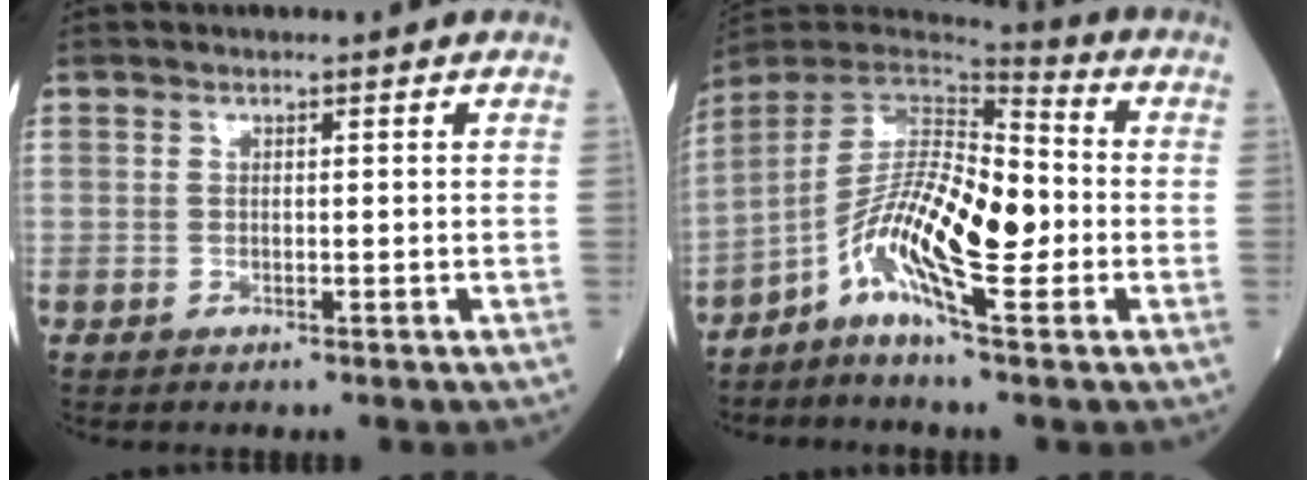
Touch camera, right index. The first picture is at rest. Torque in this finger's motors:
{"motor_torque": [1.13, -1.01, 0.66, 0.21]}